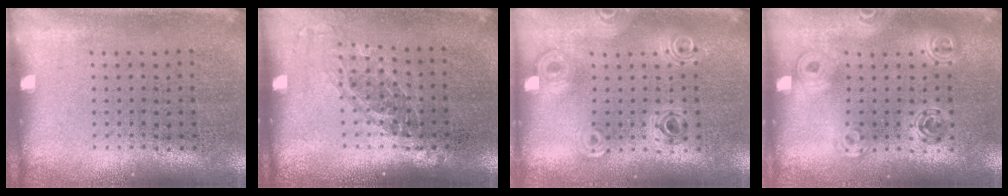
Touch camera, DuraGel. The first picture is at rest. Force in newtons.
{"total": 1.1, "press": 1.0, "slide": 0.6}
{"total": 0.8, "press": 0.8, "slide": 0.2}
{"total": 1.6, "press": 1.4, "slide": 0.7}